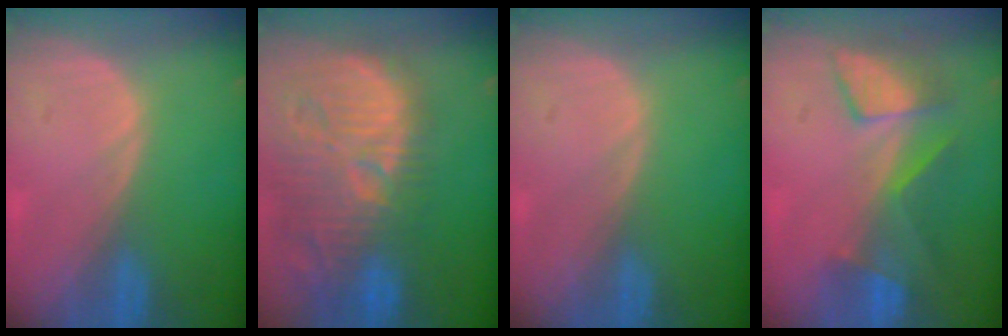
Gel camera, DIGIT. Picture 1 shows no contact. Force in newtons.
{"total": 14.8, "press": 13.2, "slide": 6.8}
{"total": 0.0}
{"total": 7.3, "press": 6.9, "slide": 2.5}